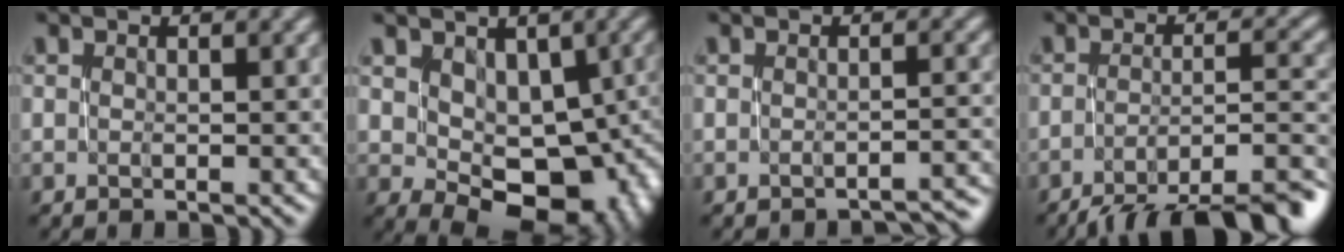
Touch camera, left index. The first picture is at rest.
{"total": 9.7, "force": [-0.3, 6.7, 7.0], "torque": [-0.092, -0.022, 0.008]}
{"total": 2.3, "force": [-1.9, 0.5, 1.1], "torque": [-0.005, 0.004, -0.029]}
{"total": 9.7, "force": [-7.4, 2.3, 5.8], "torque": [-0.082, 0.002, -0.110]}